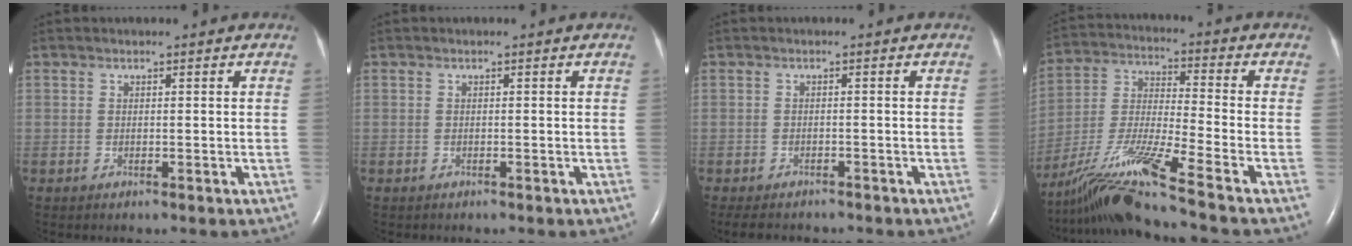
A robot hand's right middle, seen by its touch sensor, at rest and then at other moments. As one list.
[{"total": 0.0}, {"total": 6.3, "force": [-5.5, 2.1, 2.3], "torque": [-0.031, -0.005, -0.074]}, {"total": 15.9, "force": [-12.1, -1.9, 10.1], "torque": [-0.221, -0.030, -0.228]}]